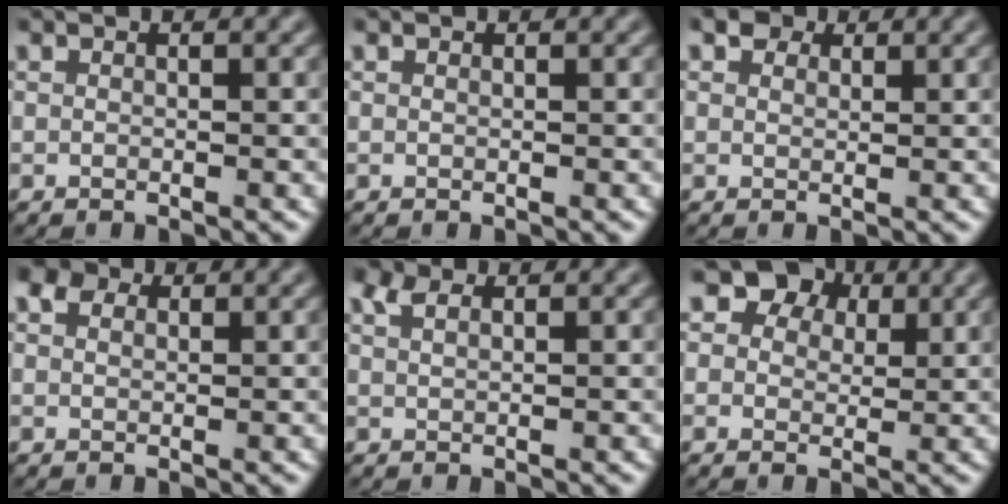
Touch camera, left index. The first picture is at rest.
{"total": 0.0}
{"total": 2.4, "force": [1.8, 1.3, 0.9], "torque": [-0.015, -0.004, 0.022]}
{"total": 2.5, "force": [1.6, 1.5, 1.2], "torque": [-0.026, 0.004, 0.018]}
{"total": 2.1, "force": [1.5, 0.9, 1.2], "torque": [-0.028, 0.008, 0.028]}
{"total": 7.0, "force": [3.7, 5.1, 3.0], "torque": [-0.043, 0.016, 0.029]}